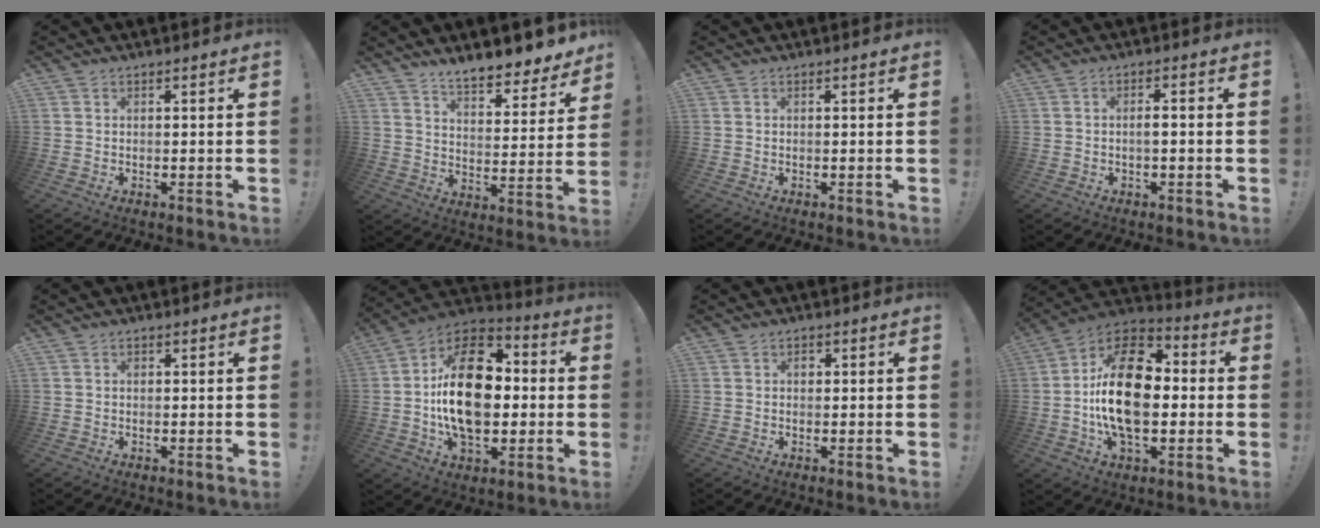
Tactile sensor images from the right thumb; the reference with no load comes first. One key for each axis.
{"total": 9.9, "fx": 8.9, "fy": 2.1, "fz": 3.7, "tx": -0.057, "ty": -0.078, "tz": 0.156}
{"total": 0.0}
{"total": 2.2, "fx": -0.7, "fy": 0.3, "fz": 2.0, "tx": -0.035, "ty": 0.007, "tz": -0.015}
{"total": 0.5, "fx": 0.2, "fy": 0.5, "fz": 0.2, "tx": 0.003, "ty": -0.001, "tz": 0.002}
{"total": 25.0, "fx": 0.6, "fy": 15.8, "fz": 19.3, "tx": -0.325, "ty": 0.018, "tz": 0.013}
{"total": 1.2, "fx": 0.2, "fy": 1.1, "fz": 0.6, "tx": 0.002, "ty": -0.001, "tz": -0.002}
{"total": 23.8, "fx": -0.2, "fy": 14.0, "fz": 19.2, "tx": -0.334, "ty": 0.014, "tz": -0.005}